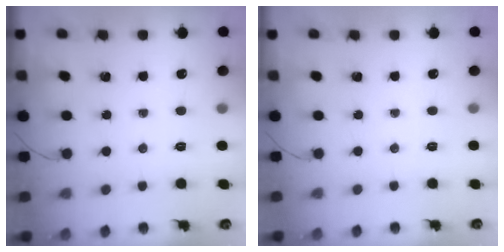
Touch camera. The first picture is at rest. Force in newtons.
{"total": 2.4, "press": 2.4, "slide": 0.5}